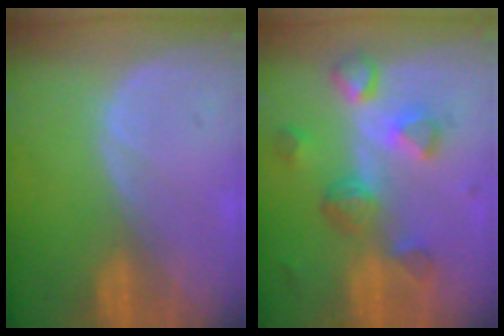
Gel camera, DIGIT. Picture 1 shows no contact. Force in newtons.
{"total": 8.1, "press": 7.2, "slide": 3.7}